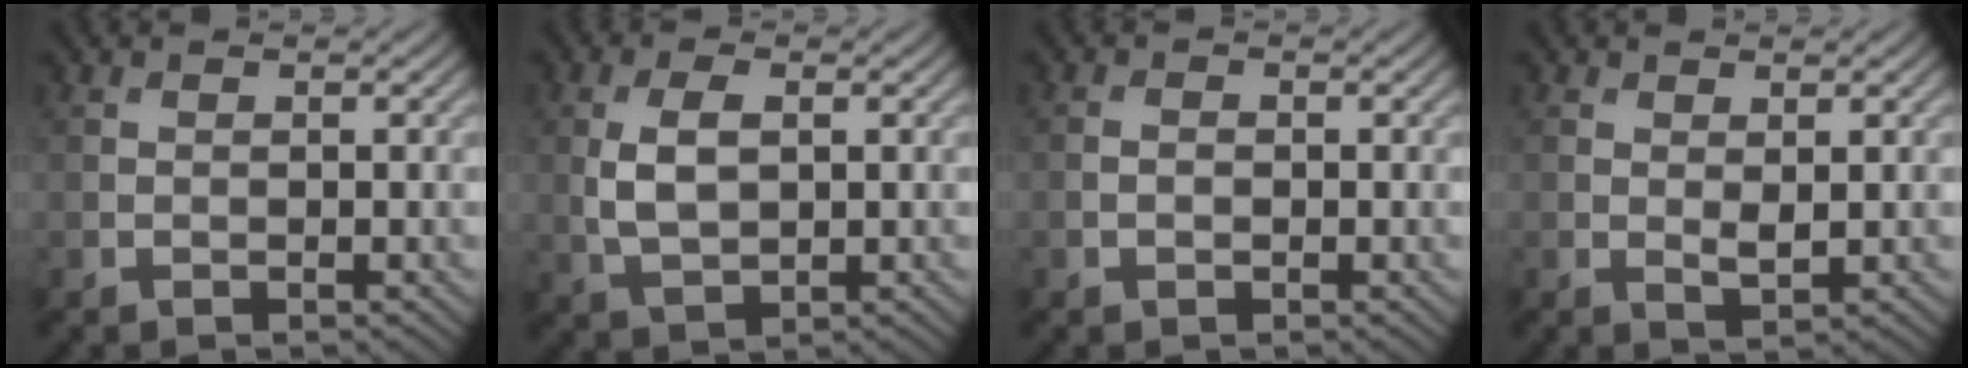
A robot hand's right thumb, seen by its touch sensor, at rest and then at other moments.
{"total": 4.8, "force": [0.6, 2.6, 4.1], "torque": [-0.093, -0.002, 0.015]}
{"total": 1.1, "force": [-0.4, 0.7, 0.7], "torque": [-0.015, -0.001, -0.008]}
{"total": 1.3, "force": [0.5, 0.4, 1.2], "torque": [-0.024, -0.006, 0.013]}